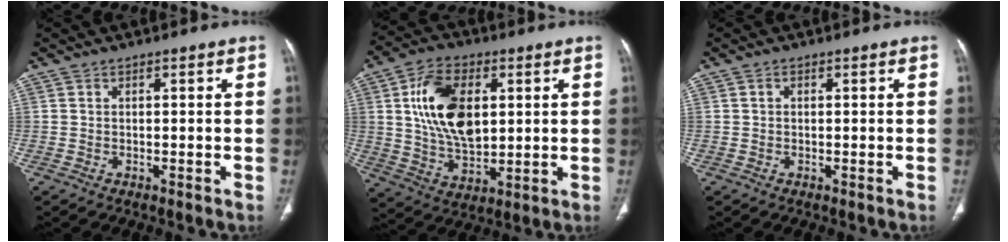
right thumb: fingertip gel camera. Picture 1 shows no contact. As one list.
[{"total": 16.1, "force": [3.6, 9.6, 12.4], "torque": [-0.205, -0.010, 0.071]}, {"total": 0.6, "force": [0.1, 0.5, 0.4], "torque": [-0.004, 0.001, 0.002]}]